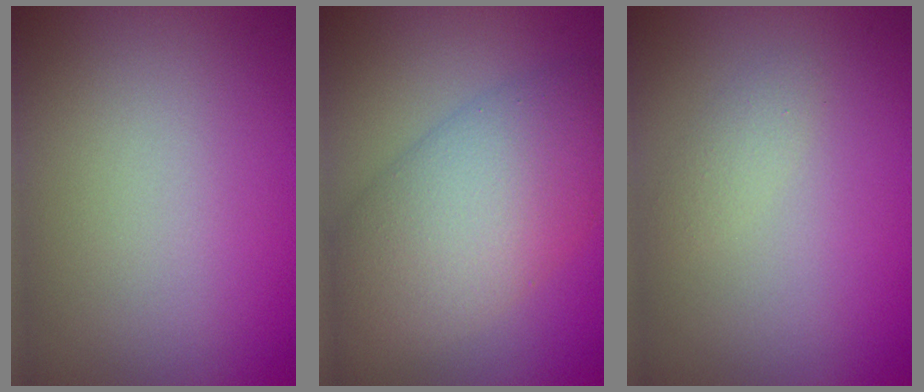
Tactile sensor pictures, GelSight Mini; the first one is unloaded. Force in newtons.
{"total": 9.2, "press": 9.2, "slide": 0.3}
{"total": 1.1, "press": 1.1, "slide": 0.1}